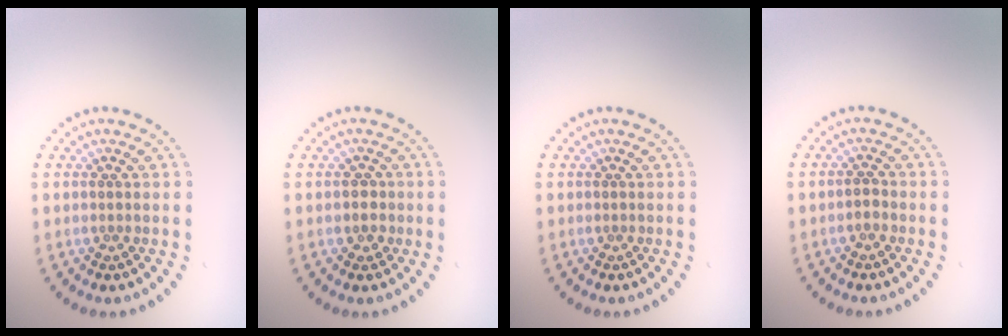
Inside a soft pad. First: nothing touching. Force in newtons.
{"total": 1.5, "press": 1.2, "slide": 0.9}
{"total": 0.0}
{"total": 0.9, "press": 0.8, "slide": 0.3}